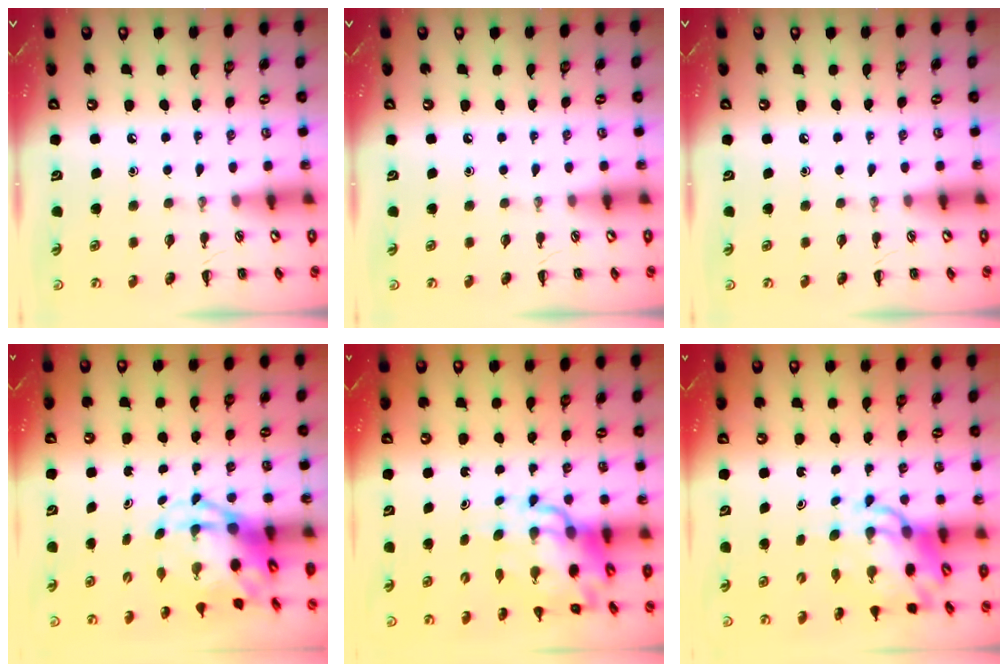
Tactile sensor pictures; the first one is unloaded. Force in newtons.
{"total": 0.0}
{"total": 0.0}
{"total": 5.6, "press": 5.3, "slide": 1.7}
{"total": 13.3, "press": 12.9, "slide": 3.4}
{"total": 10.5, "press": 10.1, "slide": 2.8}